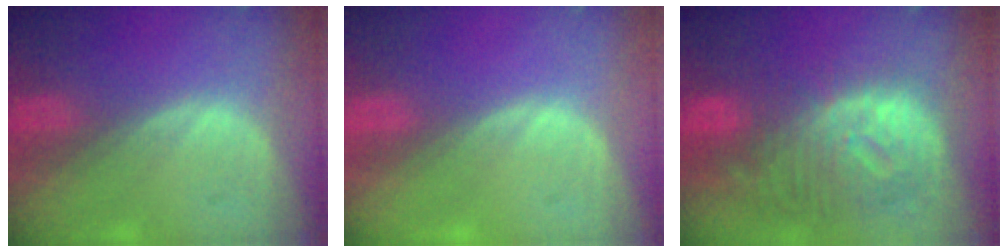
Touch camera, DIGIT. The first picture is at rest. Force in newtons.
{"total": 0.0}
{"total": 12.3, "press": 10.6, "slide": 6.1}